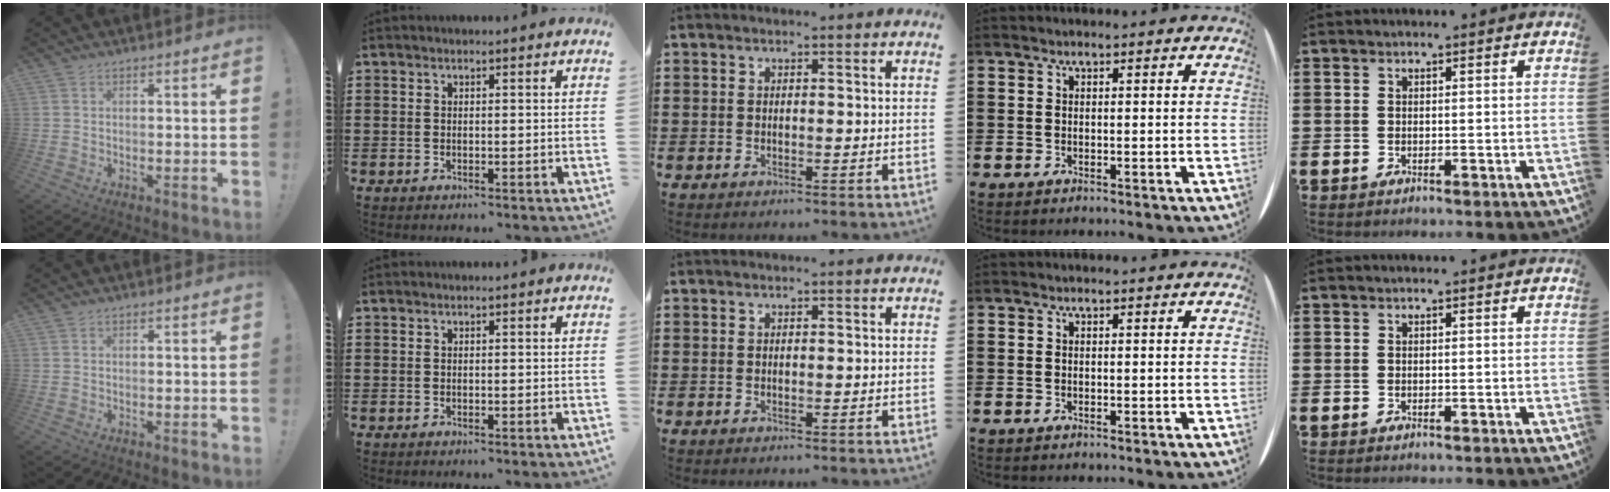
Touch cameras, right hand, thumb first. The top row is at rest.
{}